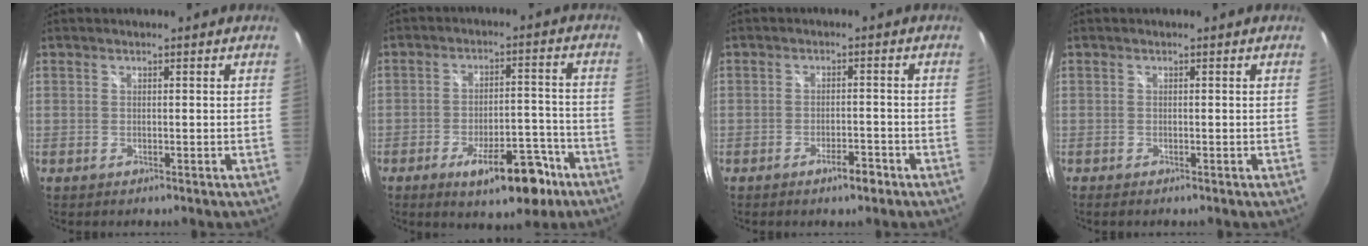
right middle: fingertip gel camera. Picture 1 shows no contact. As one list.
[{"total": 11.8, "force": [-7.1, 4.4, 8.3], "torque": [-0.134, 0.008, -0.094]}, {"total": 3.2, "force": [-2.2, 1.0, 2.1], "torque": [-0.041, -0.003, -0.034]}, {"total": 0.0}]